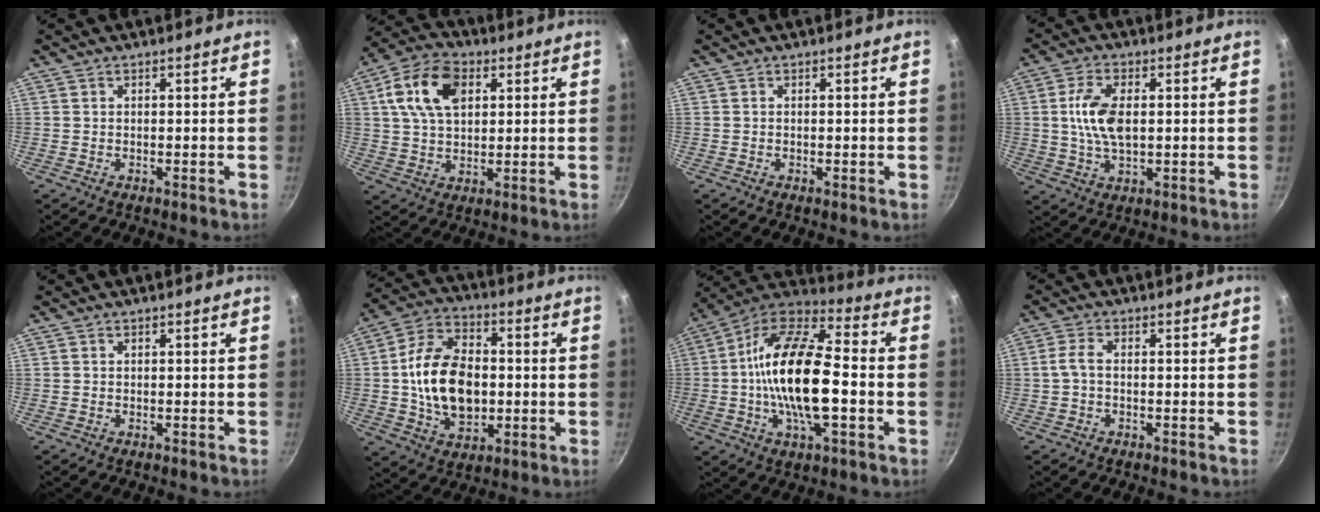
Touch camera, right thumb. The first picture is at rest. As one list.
[{"total": 13.0, "force": [4.0, 8.3, 9.2], "torque": [-0.152, 0.007, 0.060]}, {"total": 0.0}, {"total": 8.9, "force": [0.9, 4.6, 7.5], "torque": [-0.145, 0.005, 0.016]}, {"total": 0.0}, {"total": 17.5, "force": [-0.2, 11.6, 13.1], "torque": [-0.203, 0.017, -0.009]}, {"total": 21.4, "force": [-2.1, 8.9, 19.3], "torque": [-0.349, 0.031, -0.056]}, {"total": 2.9, "force": [-0.5, 1.5, 2.4], "torque": [-0.057, 0.014, -0.014]}]